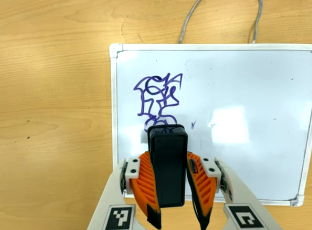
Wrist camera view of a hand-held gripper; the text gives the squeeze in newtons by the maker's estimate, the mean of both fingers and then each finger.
{"total": 8.3, "left": 6.9, "right": 9.7}